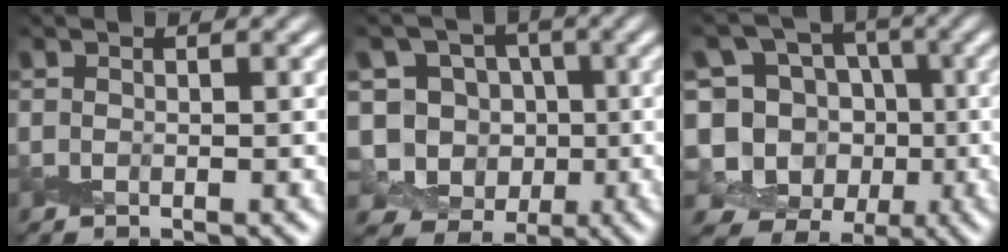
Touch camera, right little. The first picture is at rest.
{"total": 9.0, "force": [-1.1, 8.2, 3.5], "torque": [-0.060, 0.012, -0.045]}
{"total": 13.8, "force": [-2.4, 13.1, 3.8], "torque": [-0.125, 0.018, -0.037]}